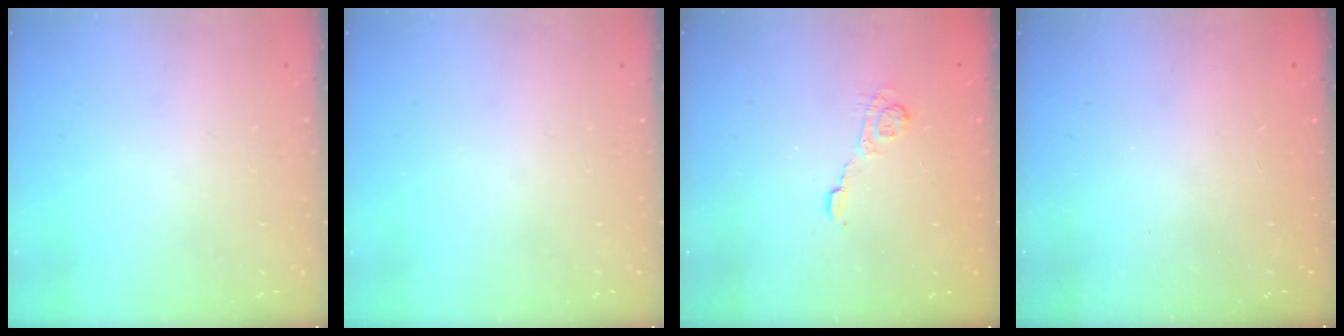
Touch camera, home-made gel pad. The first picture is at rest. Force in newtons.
{"total": 0.0}
{"total": 4.1, "press": 4.1, "slide": 0.7}
{"total": 2.5, "press": 2.4, "slide": 0.8}